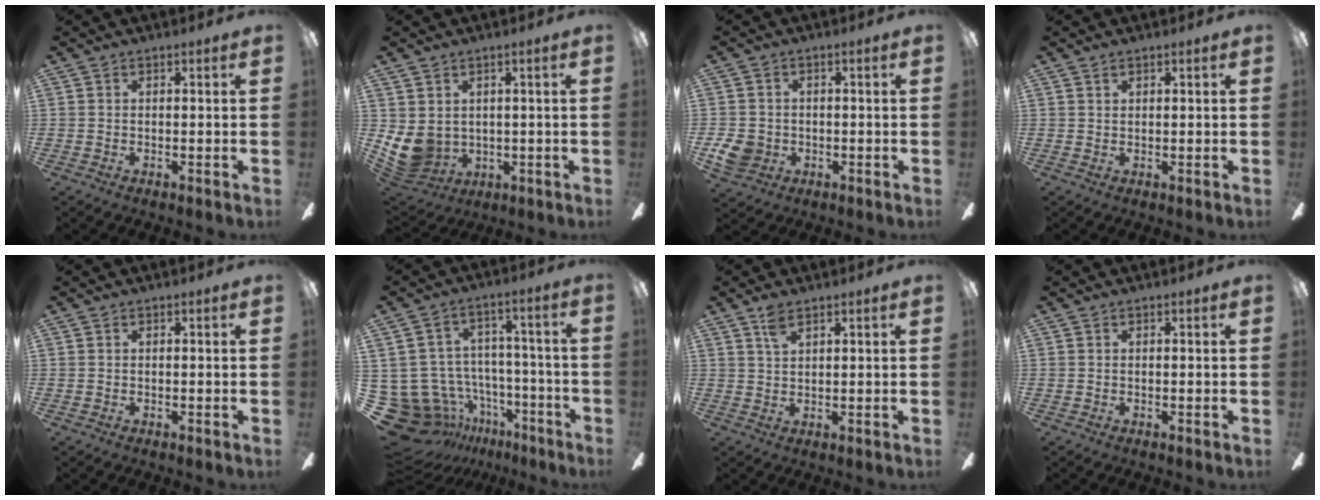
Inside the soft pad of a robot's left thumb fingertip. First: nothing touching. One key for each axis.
{"total": 7.8, "fx": 0.9, "fy": 6.8, "fz": 3.6, "tx": -0.108, "ty": -0.020, "tz": 0.021}
{"total": 5.7, "fx": -1.3, "fy": 5.1, "fz": 2.2, "tx": -0.043, "ty": 0.006, "tz": -0.024}
{"total": 1.0, "fx": 0.7, "fy": 0.5, "fz": 0.5, "tx": -0.013, "ty": 0.002, "tz": 0.012}
{"total": 0.0}
{"total": 13.8, "fx": -7.8, "fy": 10.4, "fz": 4.4, "tx": -0.121, "ty": 0.038, "tz": -0.113}
{"total": 3.5, "fx": 2.3, "fy": 1.4, "fz": 2.3, "tx": -0.052, "ty": 0.001, "tz": 0.042}
{"total": 0.0}